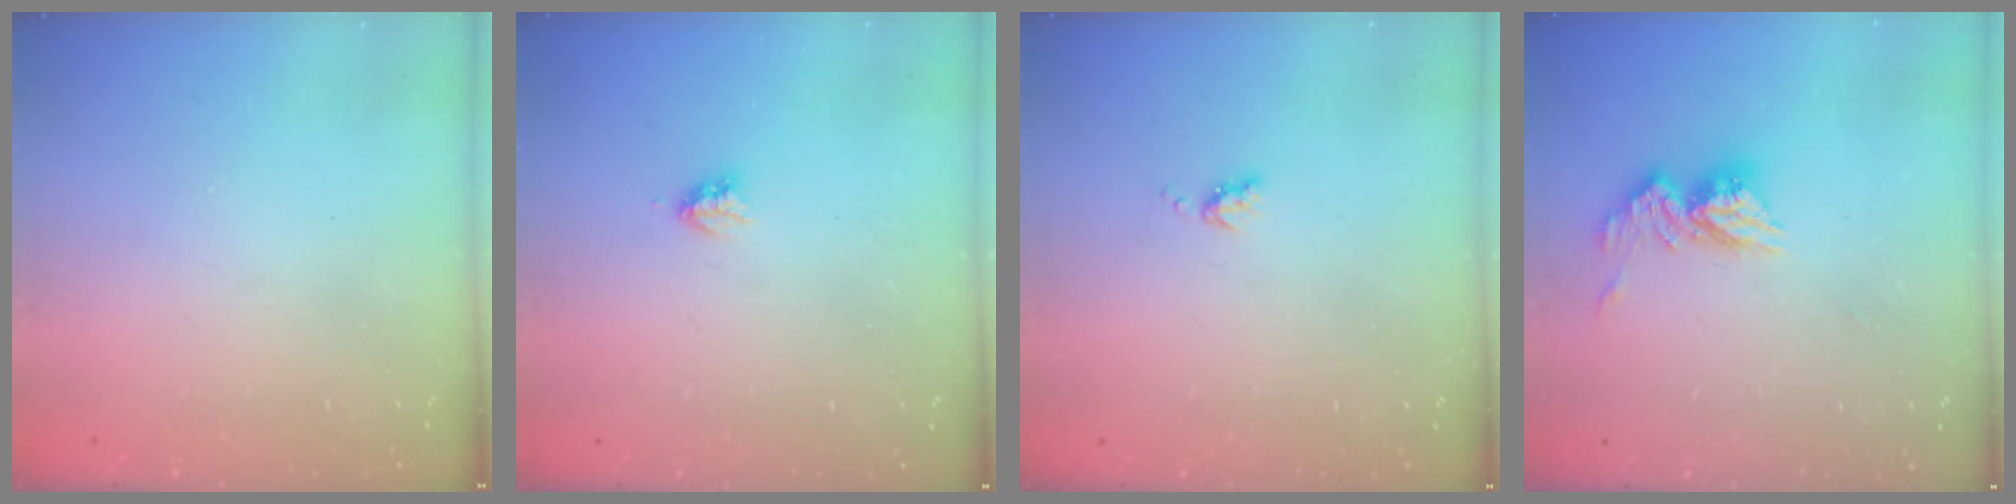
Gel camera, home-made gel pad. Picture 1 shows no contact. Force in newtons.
{"total": 2.9, "press": 2.9, "slide": 0.5}
{"total": 4.0, "press": 4.0, "slide": 0.6}
{"total": 11.5, "press": 11.4, "slide": 1.1}